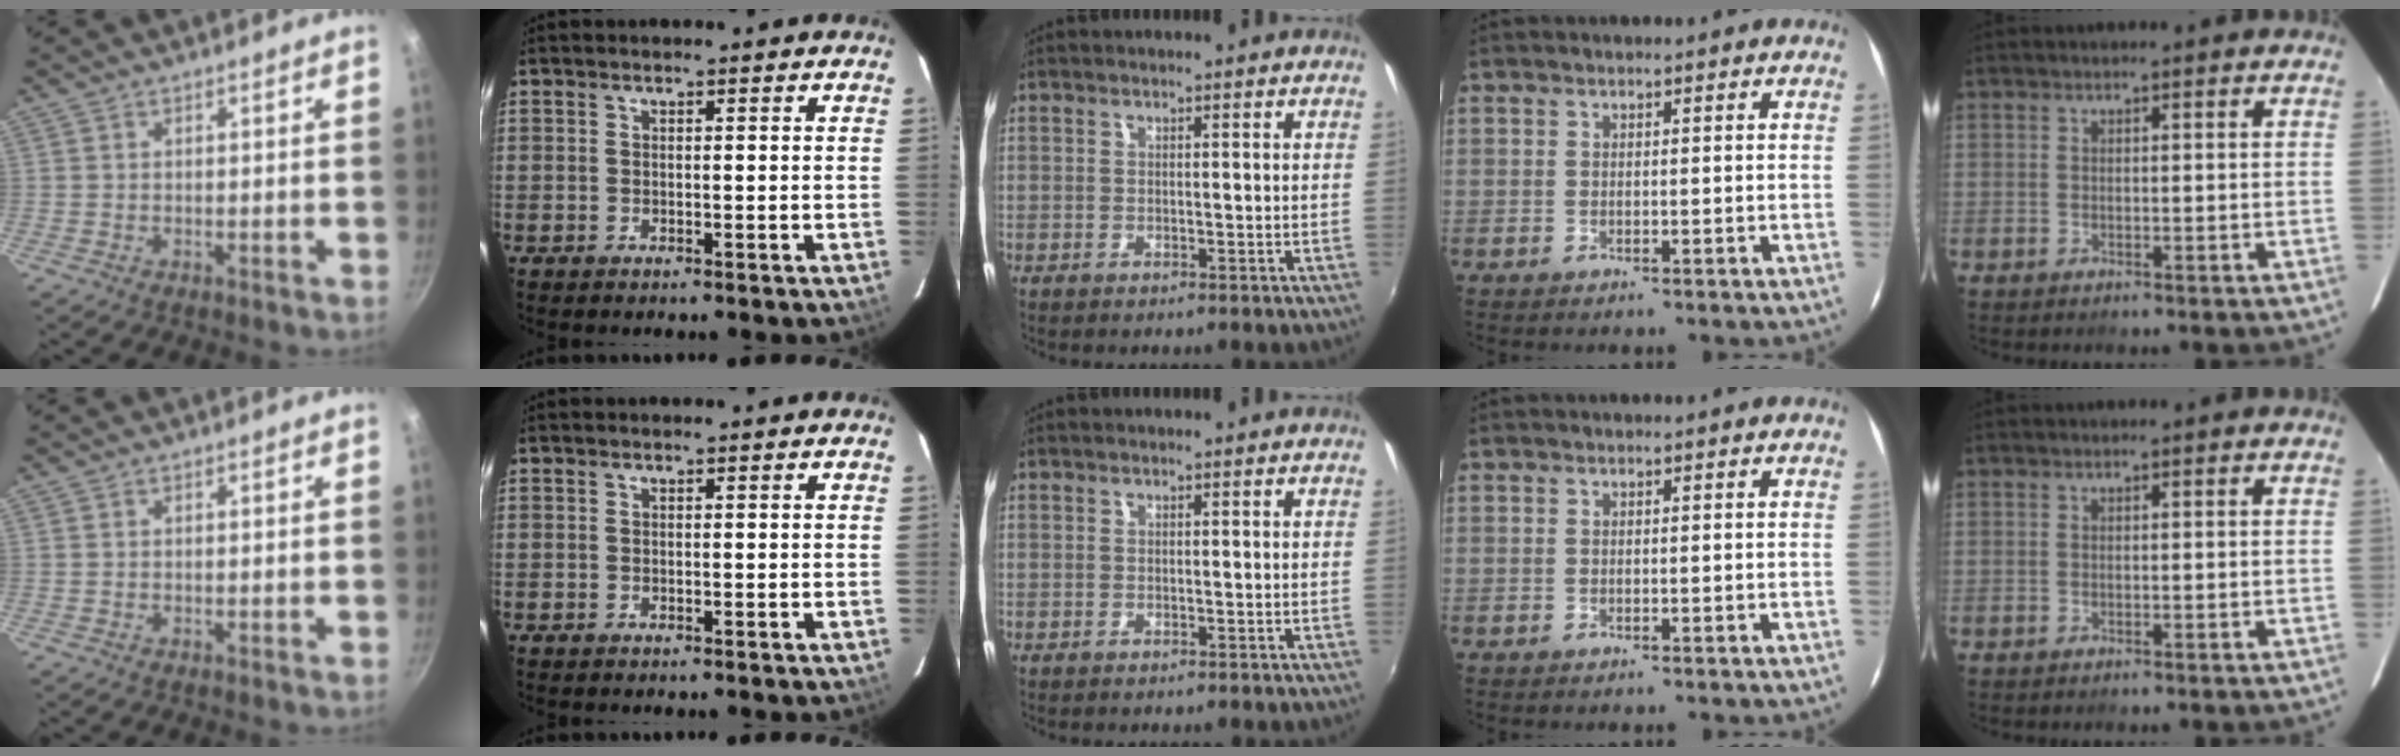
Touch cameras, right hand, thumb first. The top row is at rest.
{}